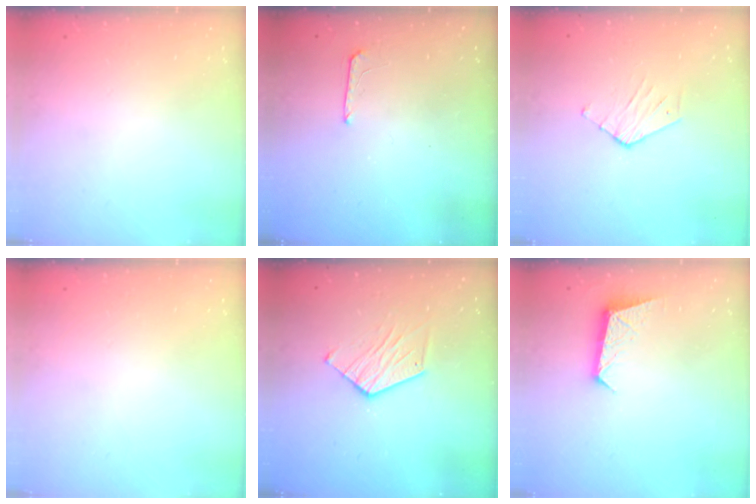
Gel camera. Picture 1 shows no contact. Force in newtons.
{"total": 5.1, "press": 5.1, "slide": 0.4}
{"total": 3.0, "press": 3.0, "slide": 0.3}
{"total": 0.0}
{"total": 8.5, "press": 8.5, "slide": 0.1}
{"total": 8.4, "press": 8.3, "slide": 0.4}